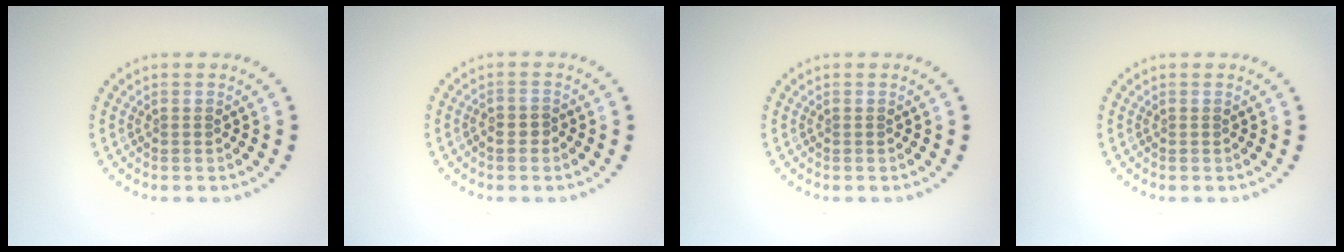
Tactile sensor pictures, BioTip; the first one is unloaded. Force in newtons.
{"total": 0.8, "press": 0.7, "slide": 0.5}
{"total": 0.0}
{"total": 0.0}